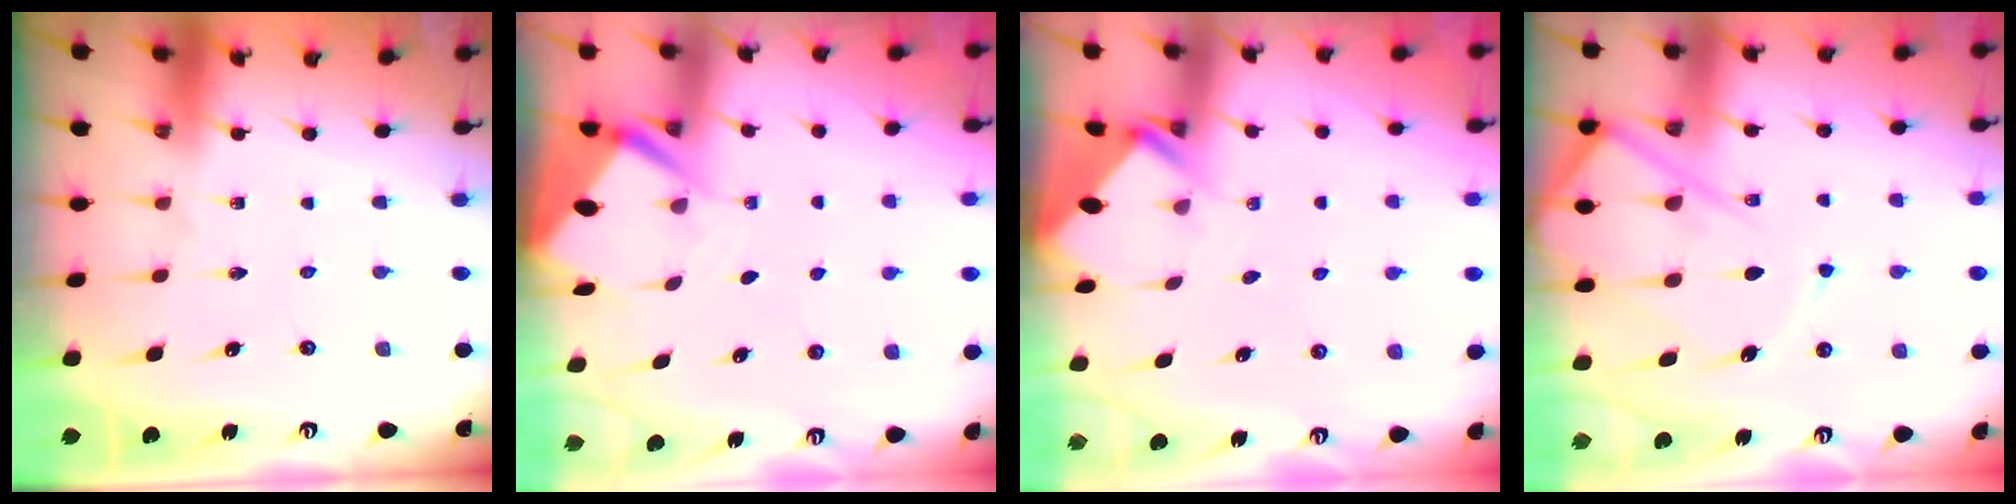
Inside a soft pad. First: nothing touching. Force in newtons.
{"total": 4.0, "press": 4.0, "slide": 0.1}
{"total": 2.5, "press": 2.5, "slide": 0.2}
{"total": 14.2, "press": 14.1, "slide": 1.4}